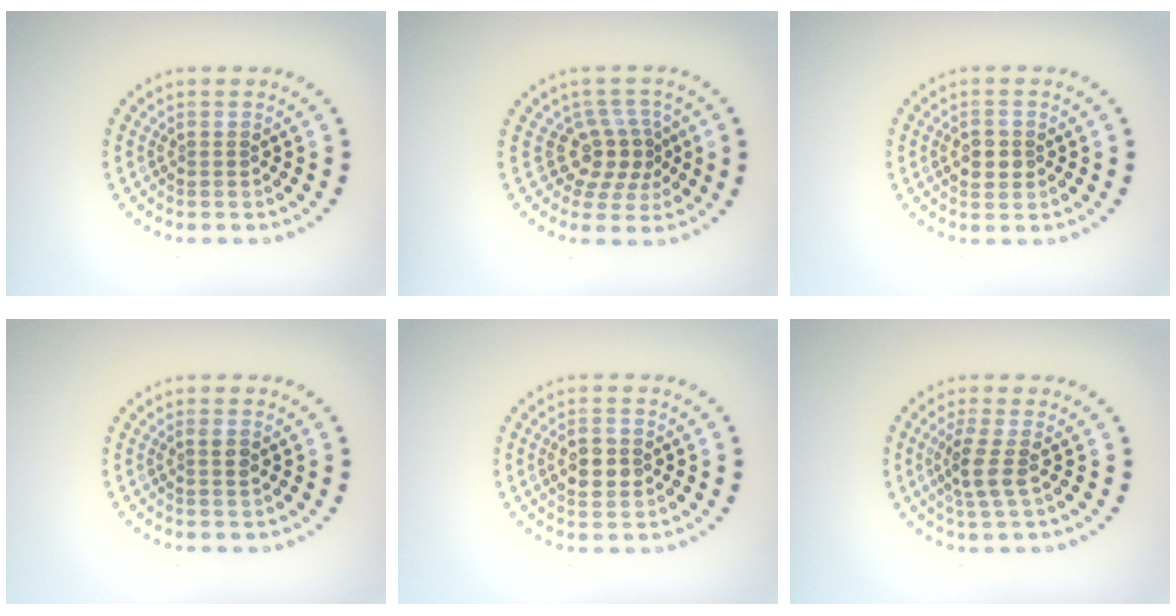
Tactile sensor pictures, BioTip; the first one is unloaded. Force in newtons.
{"total": 3.3, "press": 2.5, "slide": 2.1}
{"total": 2.5, "press": 2.5, "slide": 0.2}
{"total": 0.9, "press": 0.9, "slide": 0.3}
{"total": 2.6, "press": 2.6, "slide": 0.1}
{"total": 2.7, "press": 2.1, "slide": 1.7}